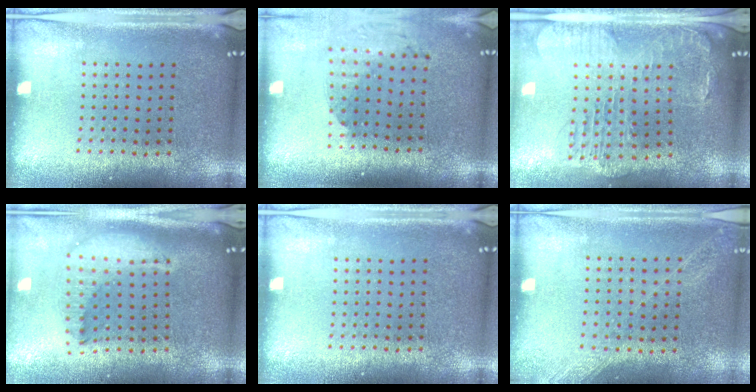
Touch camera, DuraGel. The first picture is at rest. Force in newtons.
{"total": 1.8, "press": 1.4, "slide": 1.2}
{"total": 1.7, "press": 1.6, "slide": 0.6}
{"total": 2.2, "press": 1.7, "slide": 1.4}
{"total": 0.0}
{"total": 1.2, "press": 1.2, "slide": 0.2}